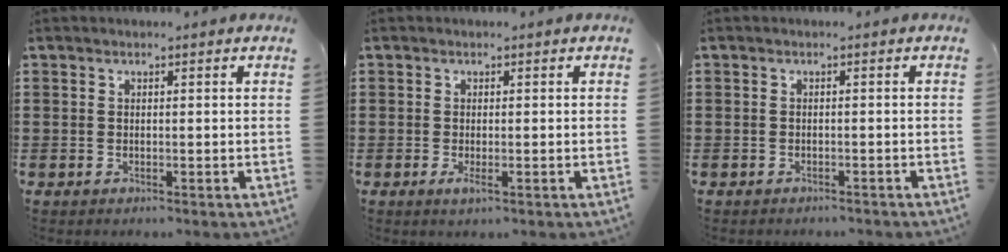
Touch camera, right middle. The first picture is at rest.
{"total": 1.3, "force": [-0.2, 0.4, 1.3], "torque": [-0.024, -0.003, -0.003]}
{"total": 0.9, "force": [-0.9, 0.3, -0.1], "torque": [-0.001, 0.003, -0.020]}